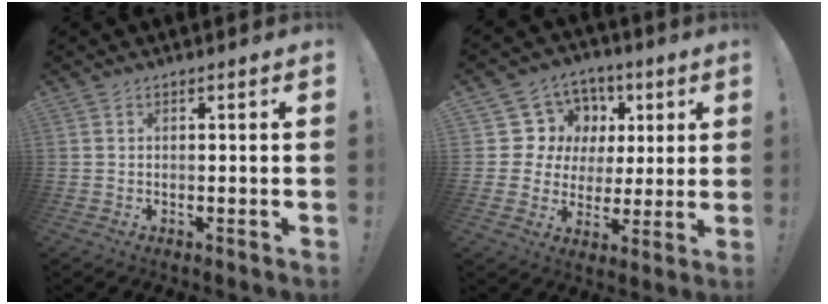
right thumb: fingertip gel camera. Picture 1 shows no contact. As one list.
[{"total": 11.5, "force": [3.3, 10.7, 2.6], "torque": [-0.028, -0.023, 0.083]}]